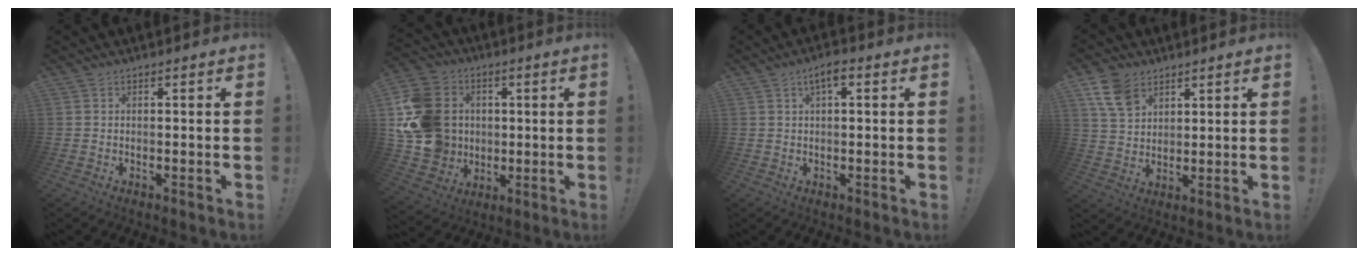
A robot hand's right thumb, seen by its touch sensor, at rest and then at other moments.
{"total": 19.2, "force": [2.0, 17.0, 8.8], "torque": [-0.164, 0.004, 0.058]}
{"total": 3.5, "force": [1.2, 1.2, 3.1], "torque": [-0.047, 0.001, 0.016]}
{"total": 10.0, "force": [6.0, 6.5, 4.7], "torque": [-0.086, -0.022, 0.121]}